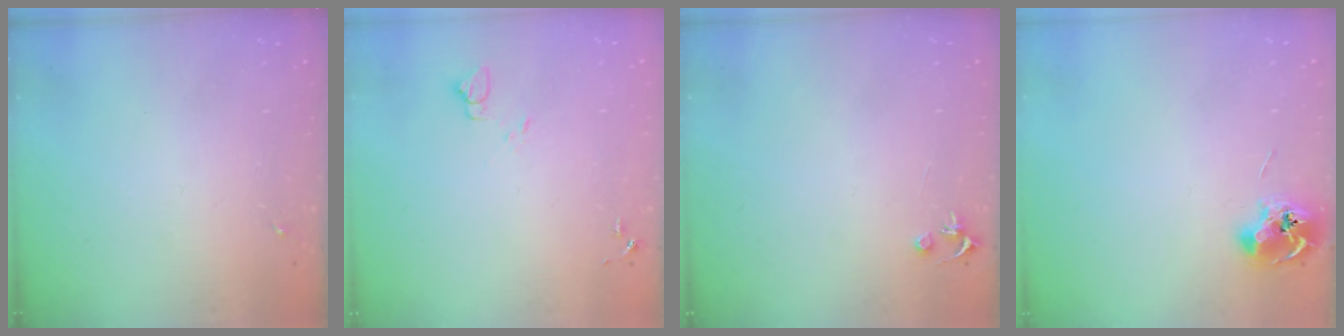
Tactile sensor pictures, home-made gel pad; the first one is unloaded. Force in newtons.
{"total": 4.5, "press": 4.5, "slide": 0.4}
{"total": 3.2, "press": 3.2, "slide": 0.3}
{"total": 9.0, "press": 8.9, "slide": 0.8}